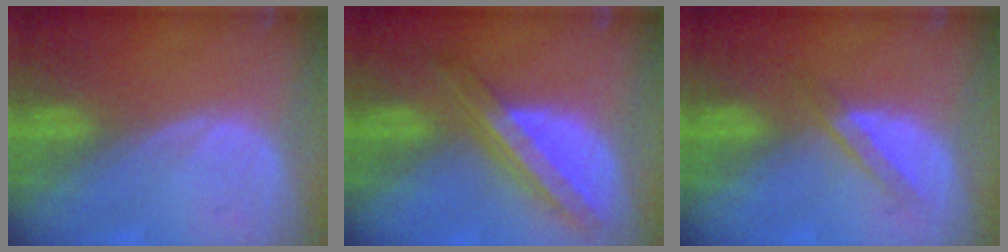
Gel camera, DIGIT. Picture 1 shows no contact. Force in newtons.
{"total": 8.2, "press": 7.0, "slide": 4.3}
{"total": 3.4, "press": 3.2, "slide": 1.1}